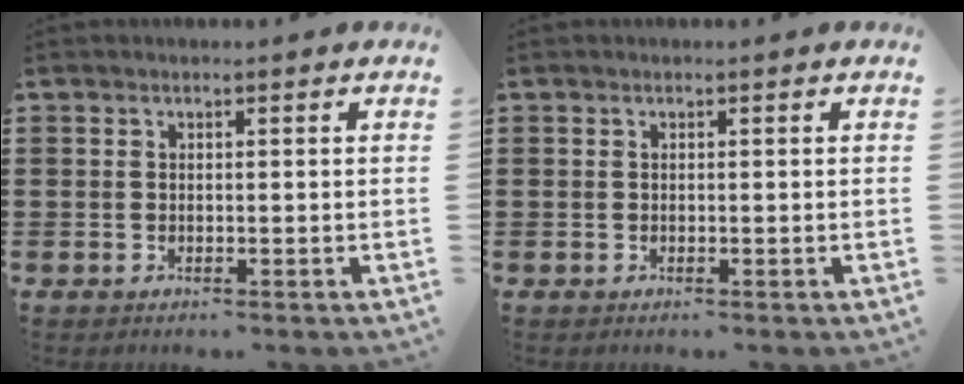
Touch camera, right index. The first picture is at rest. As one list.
[{"total": 0.0}]